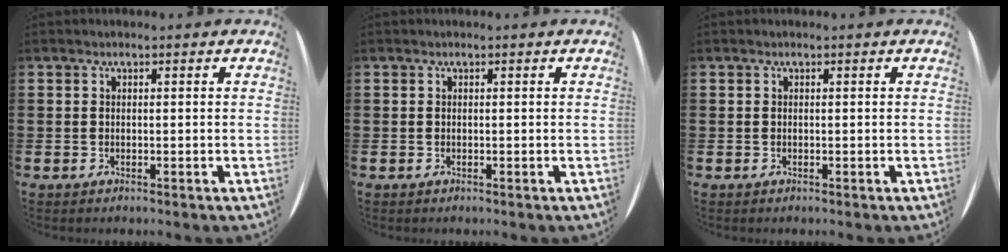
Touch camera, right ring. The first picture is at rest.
{"total": 0.0}
{"total": 0.0}